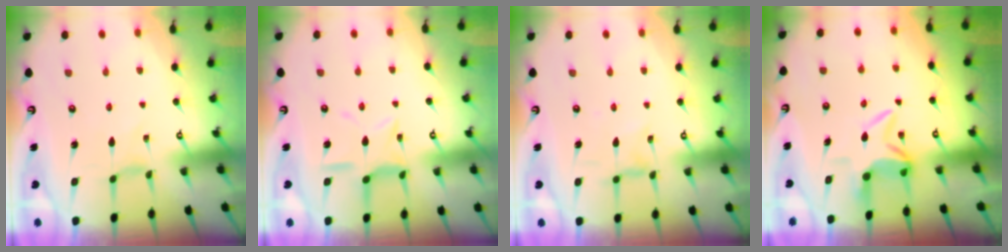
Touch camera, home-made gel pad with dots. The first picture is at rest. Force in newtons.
{"total": 10.6, "press": 10.5, "slide": 0.9}
{"total": 1.2, "press": 1.2, "slide": 0.2}
{"total": 6.2, "press": 6.1, "slide": 0.9}